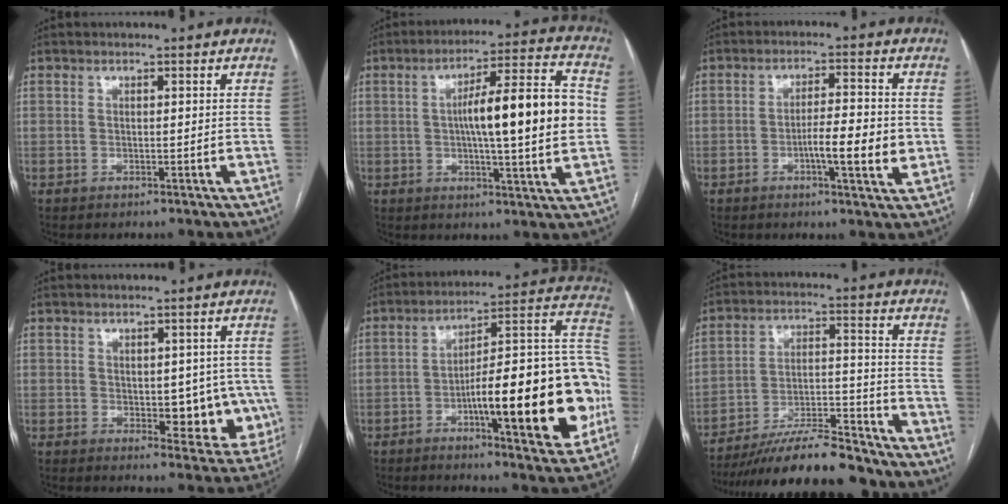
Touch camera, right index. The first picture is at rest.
{"total": 15.8, "force": [0.5, 1.5, 15.7], "torque": [-0.244, 0.019, 0.002]}
{"total": 7.3, "force": [-1.6, 1.1, 7.0], "torque": [-0.112, 0.000, -0.029]}
{"total": 8.0, "force": [-0.6, 4.4, 6.6], "torque": [-0.056, 0.006, 0.001]}
{"total": 25.8, "force": [-5.7, 4.3, 24.8], "torque": [-0.300, 0.019, -0.078]}
{"total": 18.8, "force": [-16.6, 2.4, 8.5], "torque": [-0.139, 0.008, -0.270]}